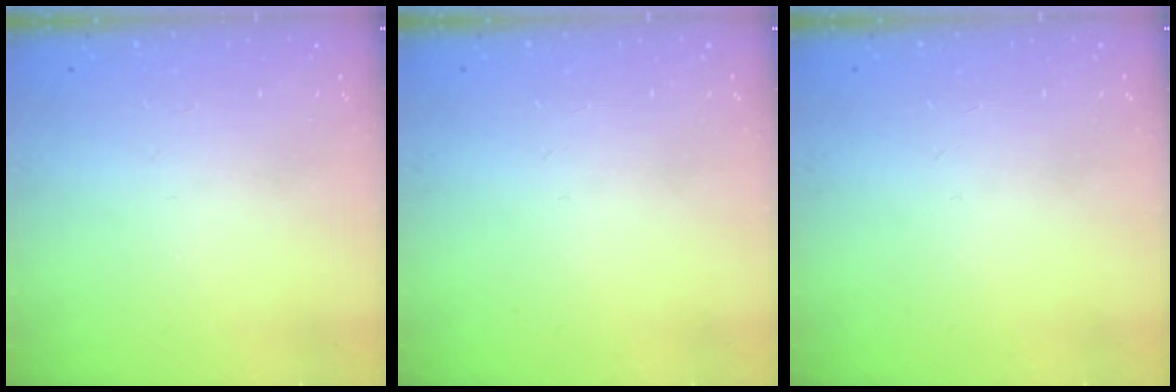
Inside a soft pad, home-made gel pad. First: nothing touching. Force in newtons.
{"total": 0.0}
{"total": 0.0}